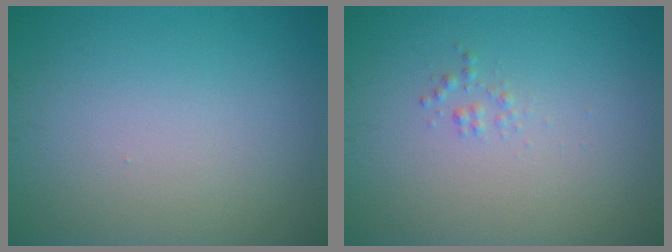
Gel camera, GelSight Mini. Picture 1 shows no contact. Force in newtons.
{"total": 0.7, "press": 0.7, "slide": 0.0}